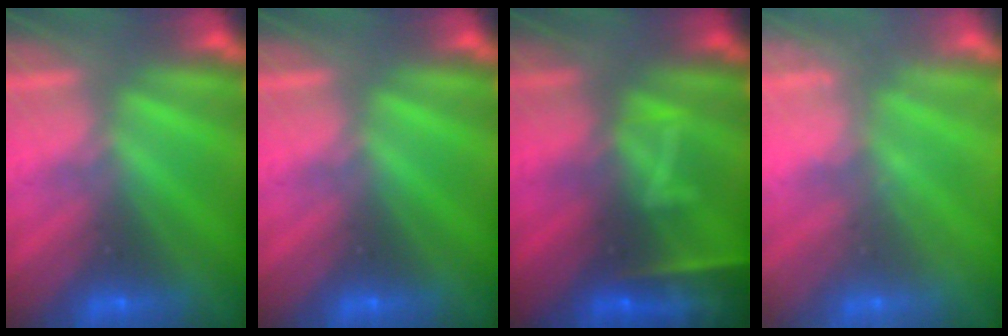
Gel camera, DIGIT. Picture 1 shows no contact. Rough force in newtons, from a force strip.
{"total": 0.0}
{"total": 8.1}
{"total": 2.4}